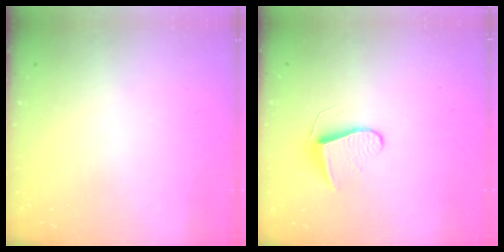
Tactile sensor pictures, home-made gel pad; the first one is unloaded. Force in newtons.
{"total": 7.0, "press": 7.0, "slide": 0.6}